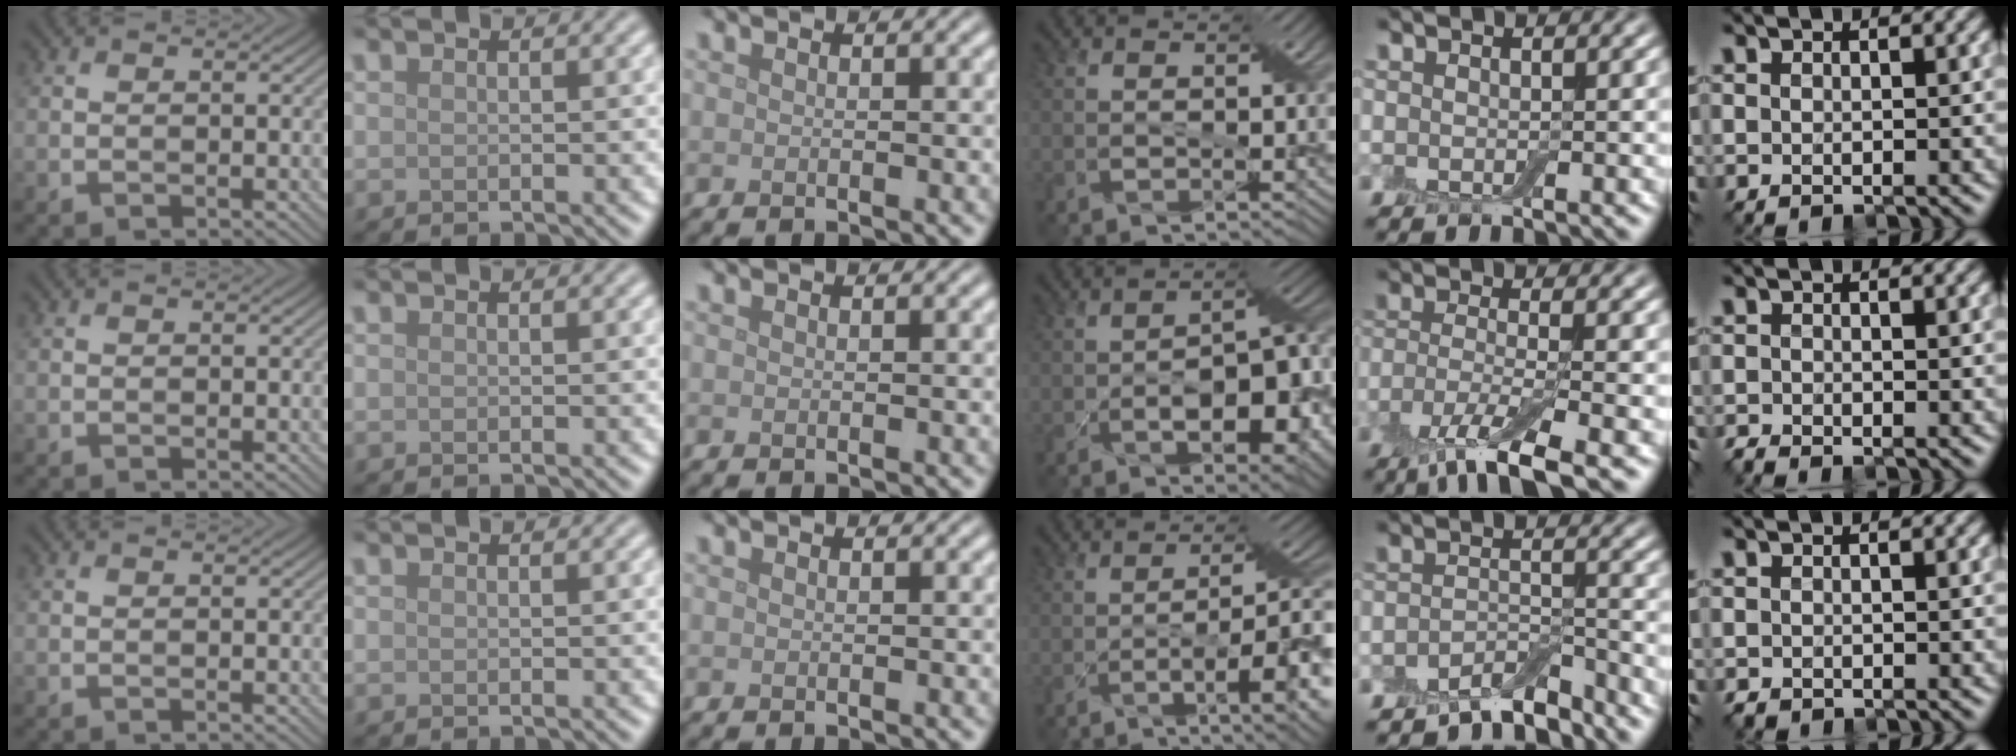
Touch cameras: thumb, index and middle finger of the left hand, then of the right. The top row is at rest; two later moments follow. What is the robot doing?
{"motion": "pour", "object": "bowl"}